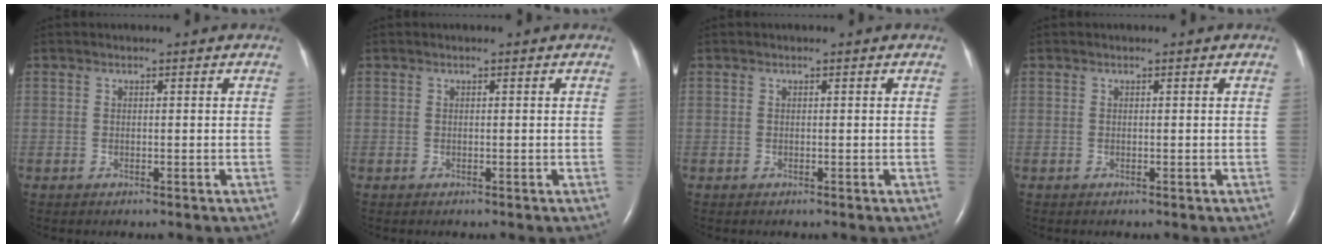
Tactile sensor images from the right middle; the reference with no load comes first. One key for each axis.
{"total": 0.0}
{"total": 0.0}
{"total": 0.0}